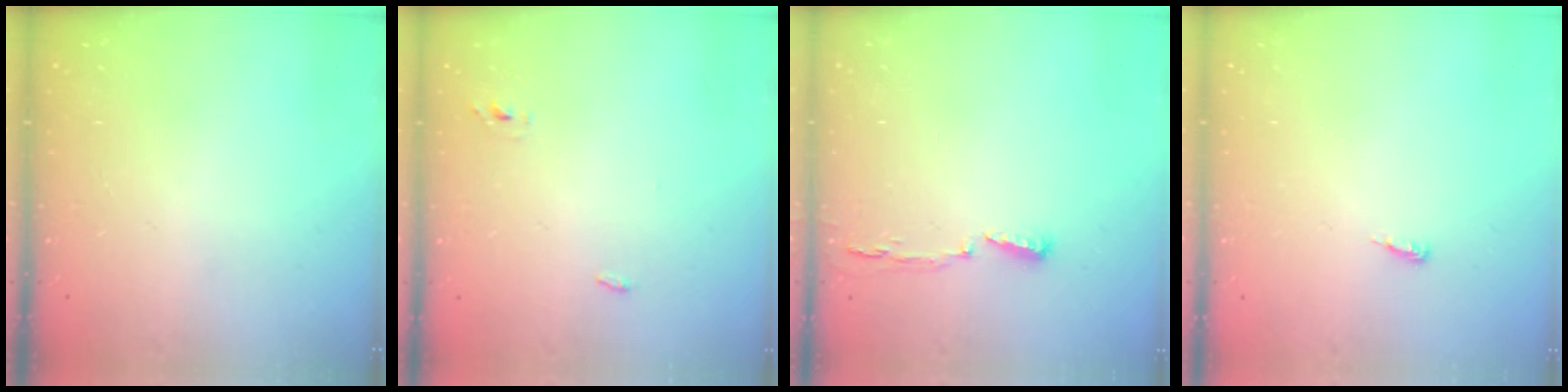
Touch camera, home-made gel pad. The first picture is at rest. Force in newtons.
{"total": 2.7, "press": 2.6, "slide": 0.8}
{"total": 4.1, "press": 4.0, "slide": 1.1}
{"total": 3.5, "press": 3.5, "slide": 0.3}